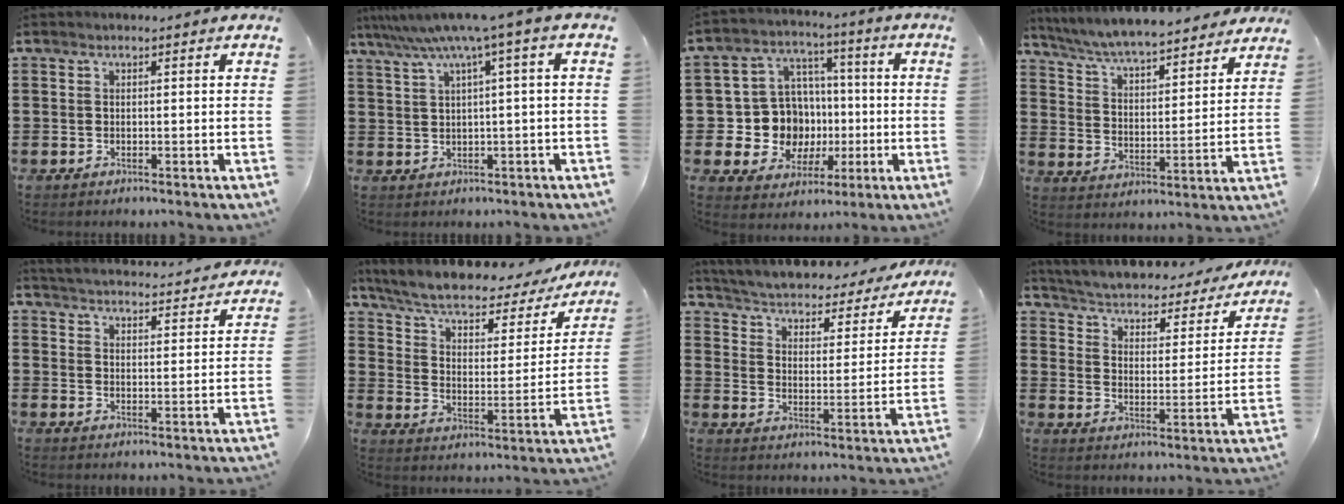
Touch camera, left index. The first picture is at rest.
{"total": 5.6, "force": [2.1, -0.6, 5.2], "torque": [-0.104, -0.020, 0.031]}
{"total": 10.7, "force": [-0.7, 10.1, 3.3], "torque": [-0.112, 0.000, -0.001]}
{"total": 6.4, "force": [6.2, 0.3, 1.7], "torque": [-0.061, -0.039, 0.108]}
{"total": 4.1, "force": [4.0, -0.5, 0.0], "torque": [-0.022, -0.033, 0.067]}
{"total": 6.2, "force": [4.9, 1.7, 3.4], "torque": [-0.087, -0.032, 0.079]}
{"total": 2.6, "force": [2.5, 0.4, 0.4], "torque": [-0.027, -0.028, 0.030]}
{"total": 2.3, "force": [2.2, 0.6, 0.5], "torque": [-0.028, -0.026, 0.025]}